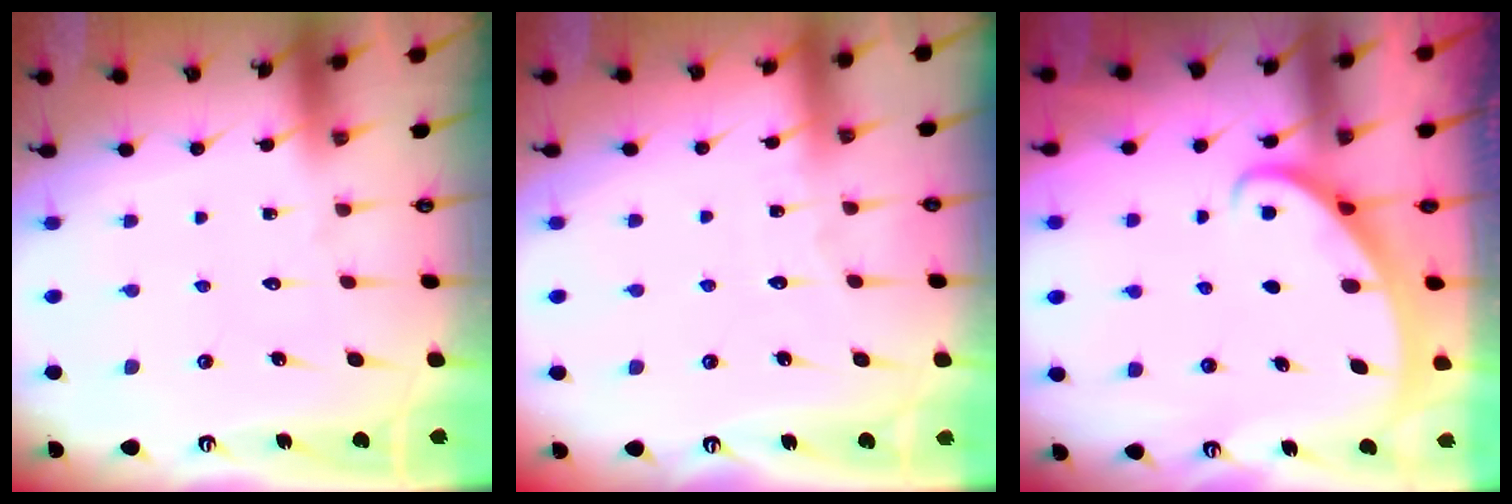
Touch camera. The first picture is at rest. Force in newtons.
{"total": 3.0, "press": 3.0, "slide": 0.4}
{"total": 2.3, "press": 2.3, "slide": 0.2}